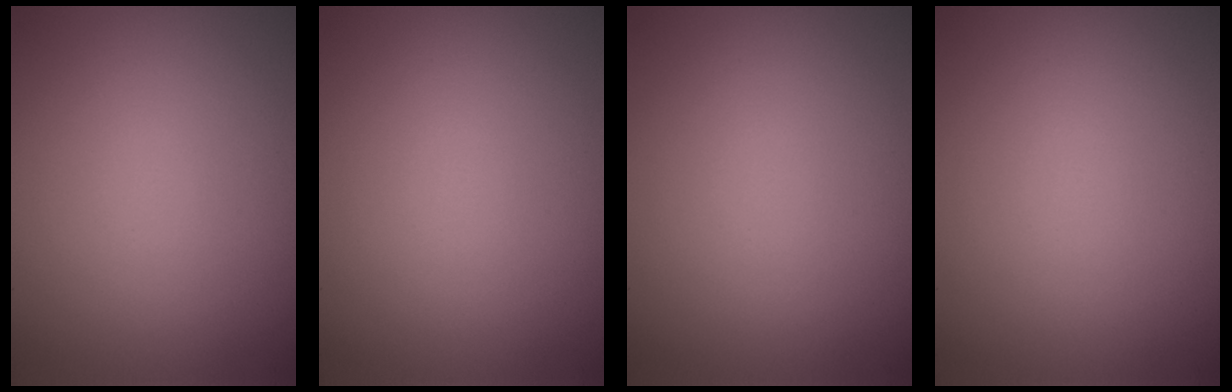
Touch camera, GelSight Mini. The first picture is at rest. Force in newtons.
{"total": 0.0}
{"total": 0.0}
{"total": 0.0}